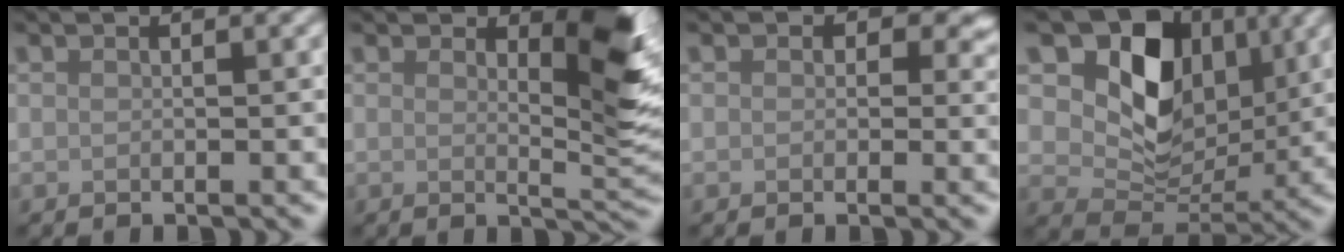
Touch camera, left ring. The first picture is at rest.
{"total": 4.9, "force": [2.1, 1.4, 4.2], "torque": [-0.057, -0.010, 0.029]}
{"total": 3.6, "force": [1.1, 2.8, 2.1], "torque": [-0.023, -0.006, 0.006]}
{"total": 9.8, "force": [3.1, 7.1, 6.0], "torque": [-0.103, -0.017, 0.054]}